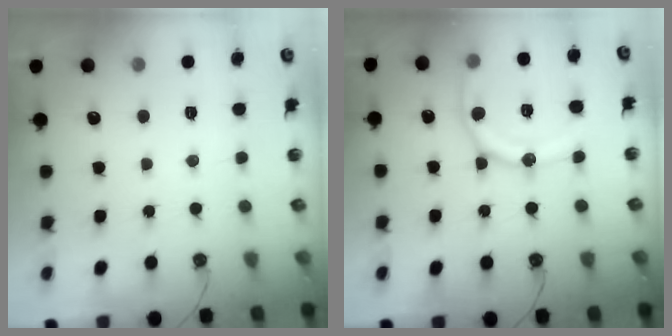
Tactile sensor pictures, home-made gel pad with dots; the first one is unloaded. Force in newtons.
{"total": 15.6, "press": 15.5, "slide": 1.6}